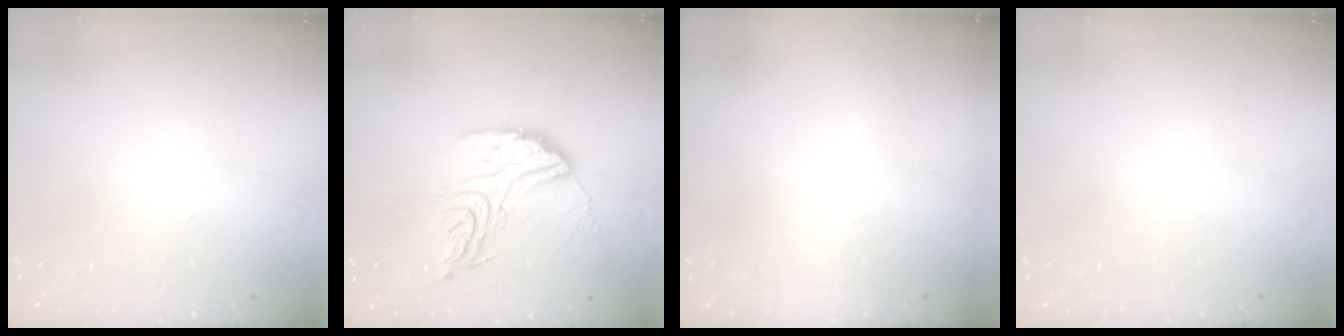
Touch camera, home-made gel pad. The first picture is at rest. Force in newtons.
{"total": 14.8, "press": 14.7, "slide": 1.2}
{"total": 3.2, "press": 3.0, "slide": 1.1}
{"total": 0.0}